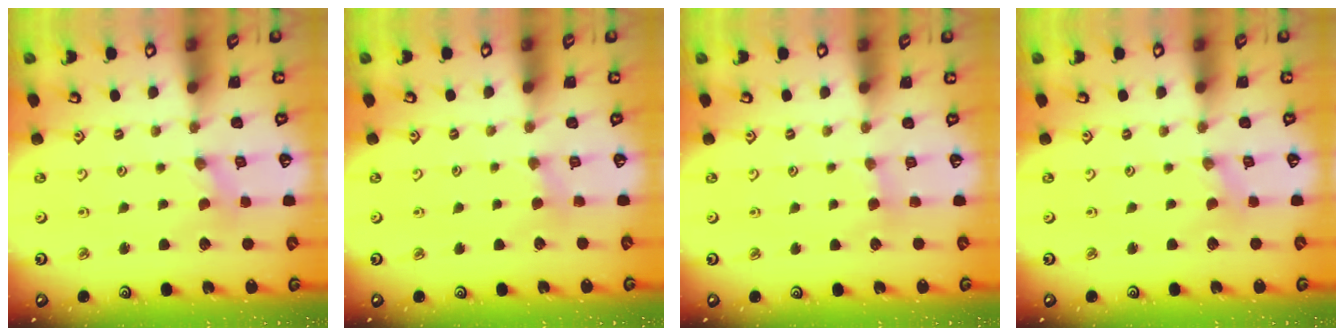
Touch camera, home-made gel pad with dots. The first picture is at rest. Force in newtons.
{"total": 3.2, "press": 3.2, "slide": 0.4}
{"total": 3.3, "press": 3.3, "slide": 0.4}
{"total": 0.0}